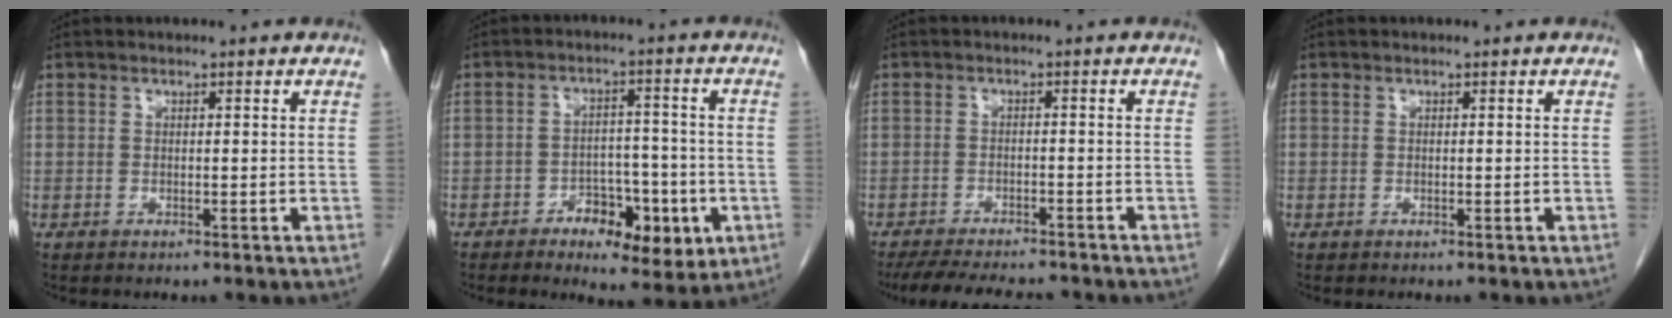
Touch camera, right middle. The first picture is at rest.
{"total": 8.9, "force": [-3.8, 4.3, 6.8], "torque": [-0.092, 0.008, -0.051]}
{"total": 11.5, "force": [-10.2, 2.3, 4.7], "torque": [-0.074, -0.008, -0.143]}
{"total": 0.0}